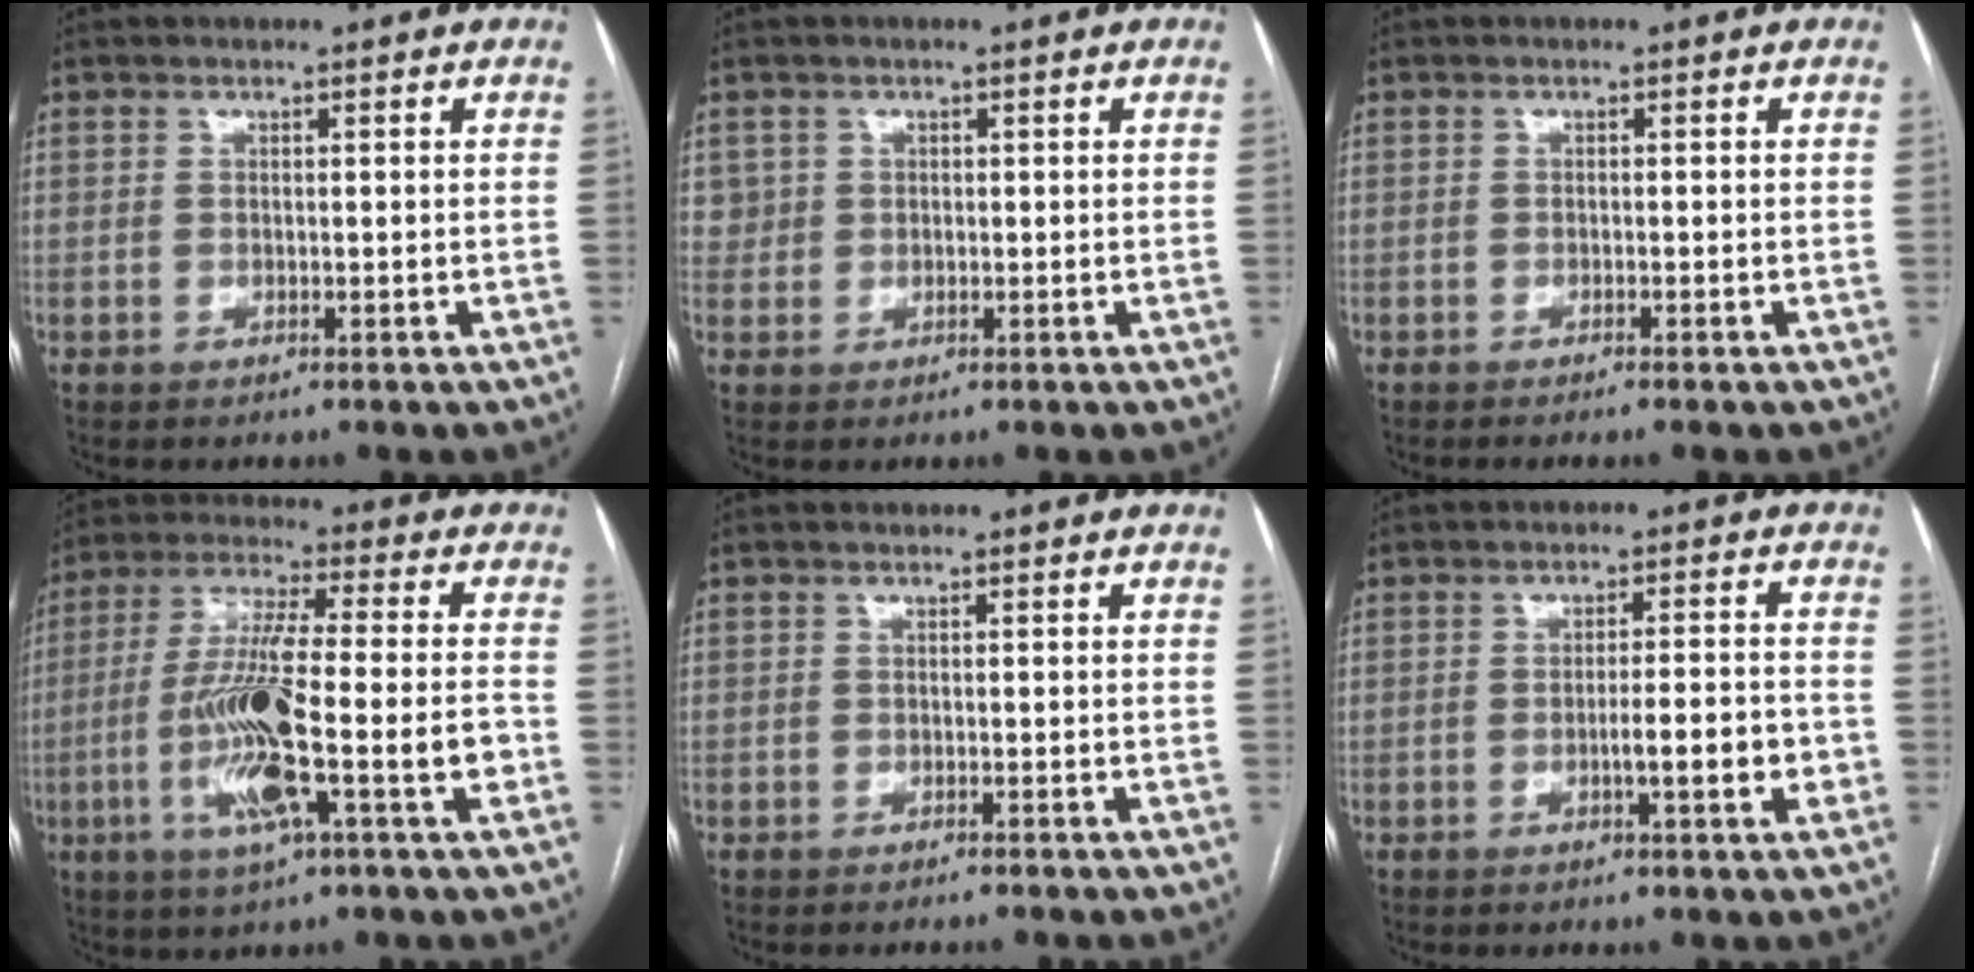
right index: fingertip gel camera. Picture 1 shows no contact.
{"total": 2.1, "force": [0.7, 2.0, -0.1], "torque": [0.017, 0.006, 0.008]}
{"total": 1.4, "force": [-1.2, -0.3, 0.7], "torque": [-0.011, 0.002, -0.017]}
{"total": 16.1, "force": [-4.2, 1.0, 15.5], "torque": [-0.295, -0.006, -0.075]}
{"total": 0.9, "force": [-0.8, 0.0, 0.4], "torque": [-0.007, -0.001, -0.012]}
{"total": 6.1, "force": [-1.8, 0.6, 5.8], "torque": [-0.088, 0.002, -0.023]}